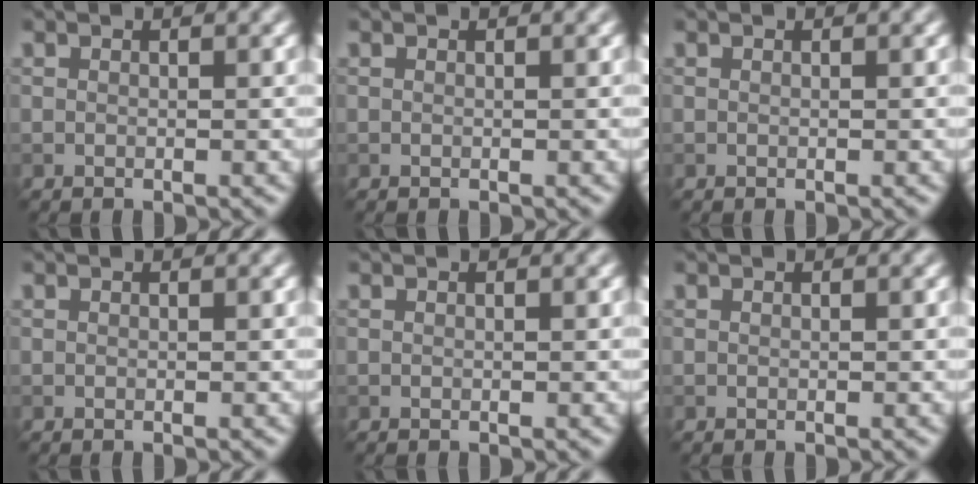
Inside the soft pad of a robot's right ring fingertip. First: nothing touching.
{"total": 0.0}
{"total": 0.0}
{"total": 0.0}
{"total": 0.0}
{"total": 0.0}